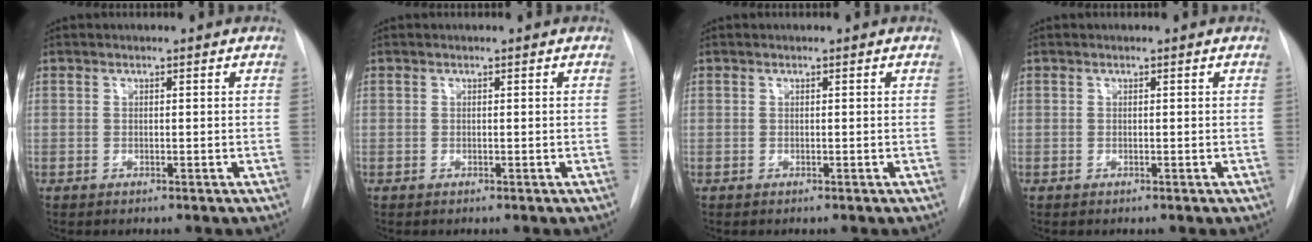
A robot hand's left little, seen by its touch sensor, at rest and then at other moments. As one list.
[{"total": 0.0}, {"total": 0.0}, {"total": 0.0}]